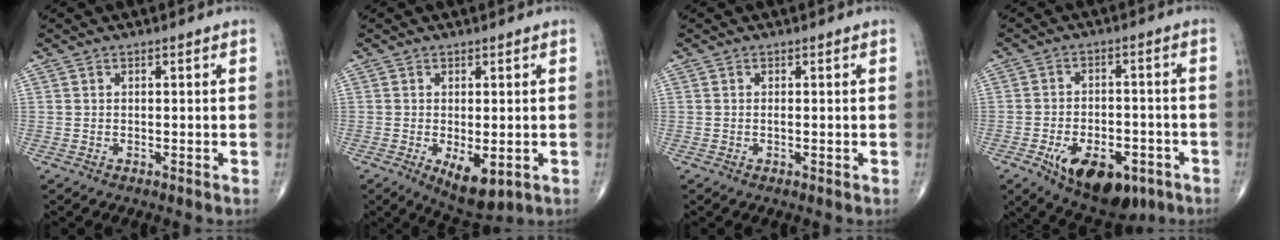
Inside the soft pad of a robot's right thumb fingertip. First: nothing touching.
{"total": 6.8, "force": [-1.9, 3.1, 5.7], "torque": [-0.084, -0.012, -0.015]}
{"total": 0.5, "force": [-0.1, 0.1, 0.5], "torque": [-0.009, -0.001, -0.002]}
{"total": 14.9, "force": [-7.2, 8.0, 10.3], "torque": [-0.134, 0.023, -0.097]}